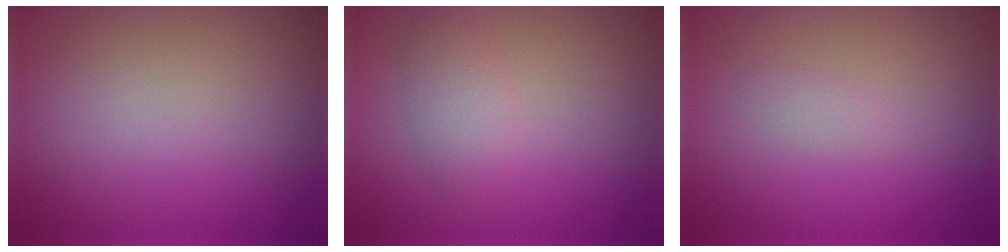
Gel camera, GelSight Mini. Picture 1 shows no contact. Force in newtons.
{"total": 2.4, "press": 2.4, "slide": 0.1}
{"total": 0.8, "press": 0.8, "slide": 0.1}